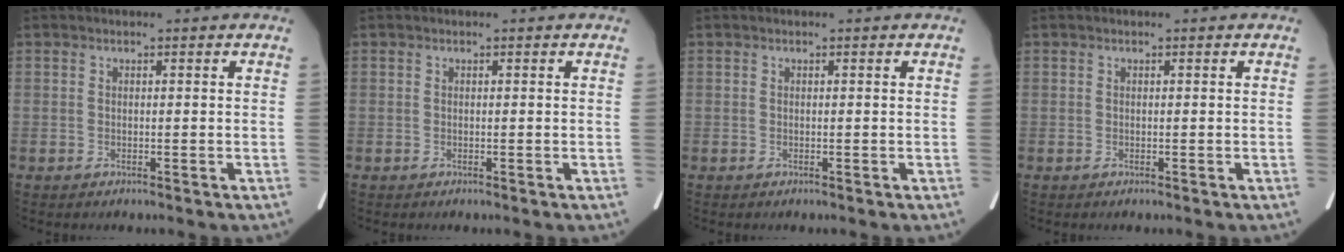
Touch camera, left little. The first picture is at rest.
{"total": 0.0}
{"total": 0.0}
{"total": 0.0}